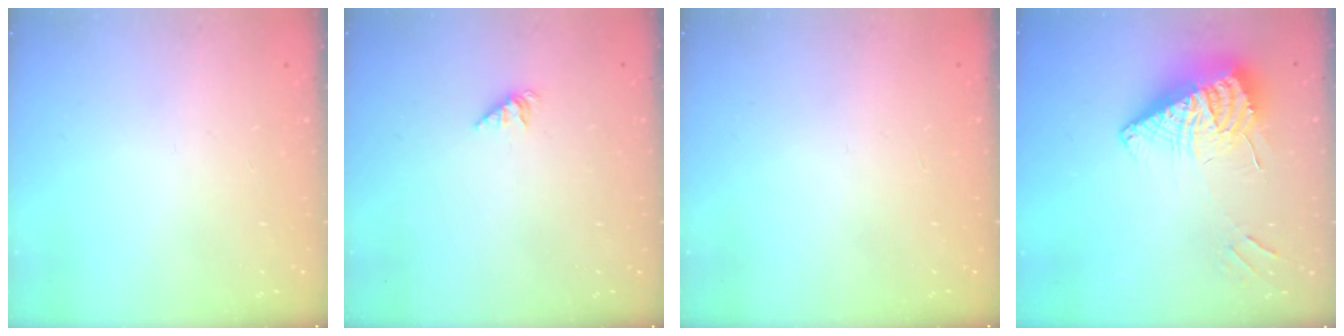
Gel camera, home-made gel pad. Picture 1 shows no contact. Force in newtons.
{"total": 1.9, "press": 1.9, "slide": 0.4}
{"total": 0.0}
{"total": 11.0, "press": 10.9, "slide": 0.9}